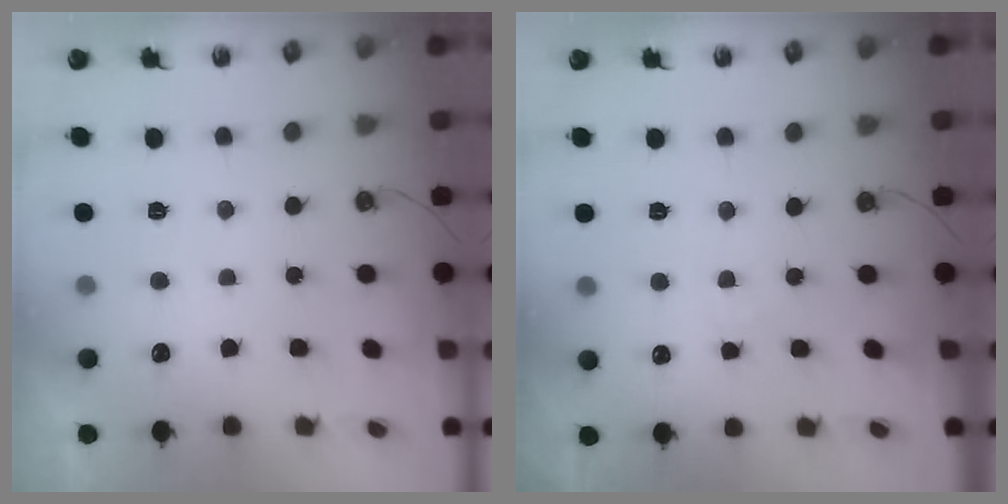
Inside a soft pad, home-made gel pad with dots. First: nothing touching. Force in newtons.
{"total": 2.5, "press": 2.5, "slide": 0.5}